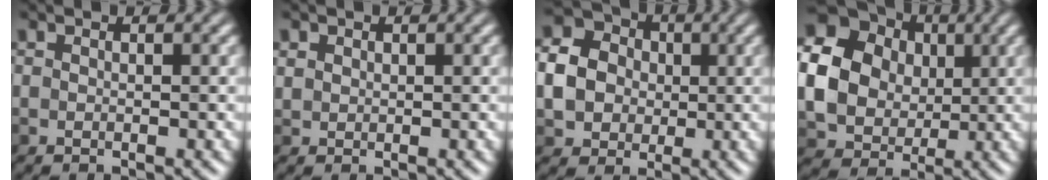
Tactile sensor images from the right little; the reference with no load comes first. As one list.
[{"total": 1.0, "force": [0.5, 0.8, 0.2], "torque": [-0.005, -0.001, 0.011]}, {"total": 5.6, "force": [-0.2, 5.0, 2.6], "torque": [-0.057, 0.006, -0.007]}, {"total": 16.2, "force": [2.9, 14.4, 6.7], "torque": [-0.173, 0.011, 0.040]}]